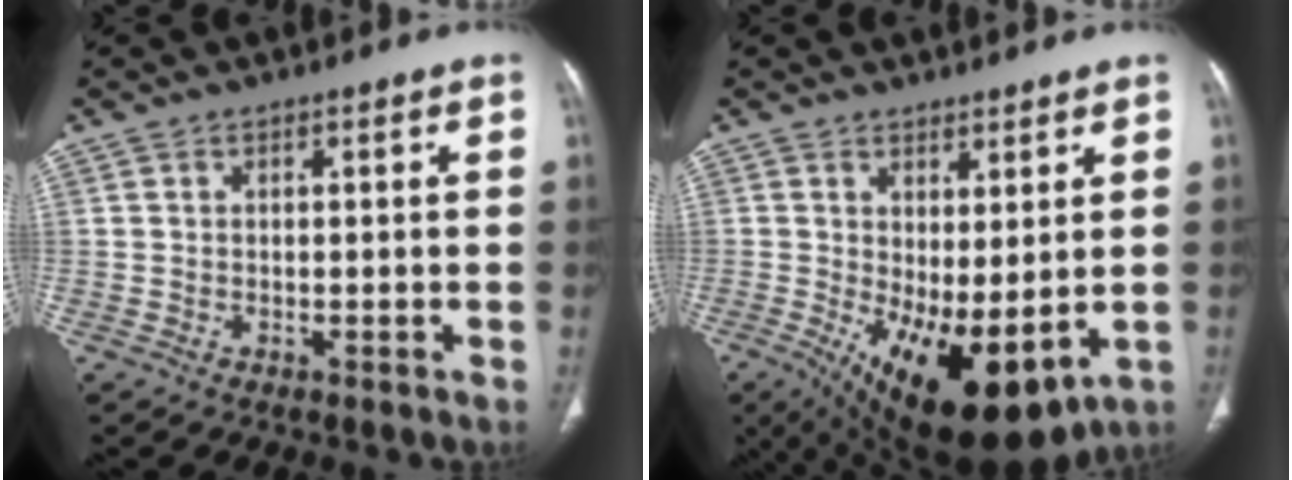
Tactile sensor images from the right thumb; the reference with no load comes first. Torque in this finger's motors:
{"motor_torque": [-0.01, 1.47, 0.35, -0.17, 0.19]}